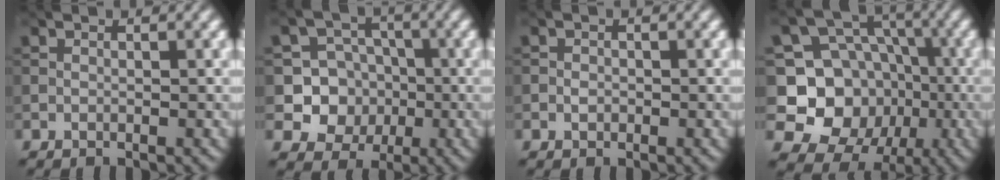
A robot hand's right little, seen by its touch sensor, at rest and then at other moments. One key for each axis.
{"total": 7.0, "fx": -1.3, "fy": 6.6, "fz": 1.7, "tx": -0.018, "ty": 0.014, "tz": -0.048}
{"total": 0.9, "fx": -0.3, "fy": 0.7, "fz": 0.4, "tx": -0.004, "ty": -0.002, "tz": -0.007}
{"total": 10.5, "fx": -2.0, "fy": 9.3, "fz": 4.4, "tx": -0.082, "ty": -0.002, "tz": -0.063}